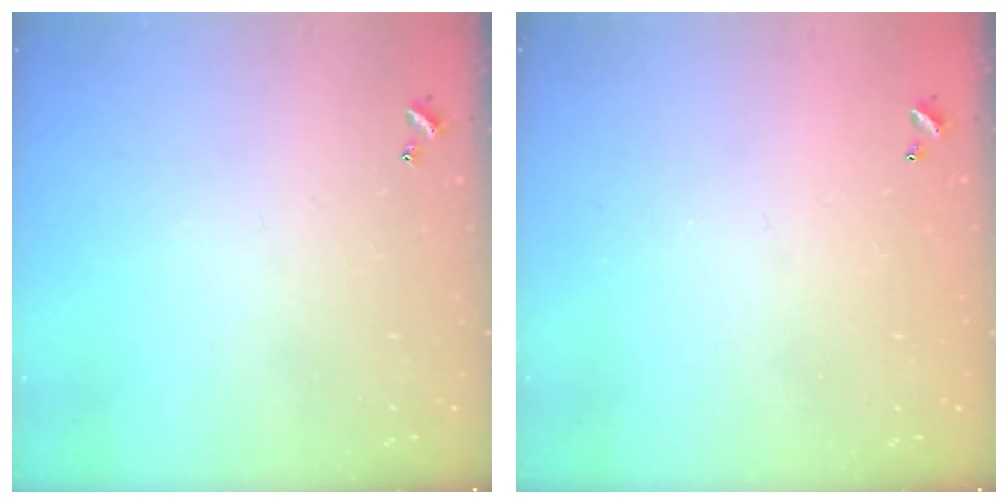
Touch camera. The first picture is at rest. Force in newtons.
{"total": 2.9, "press": 2.9, "slide": 0.1}